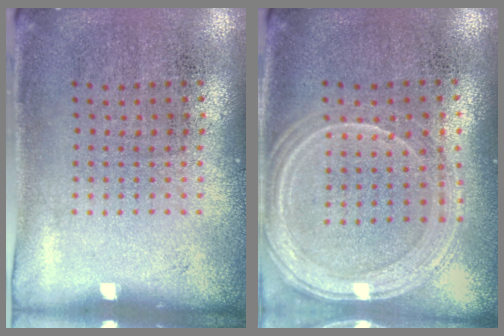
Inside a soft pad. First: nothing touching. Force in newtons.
{"total": 1.4, "press": 1.3, "slide": 0.2}